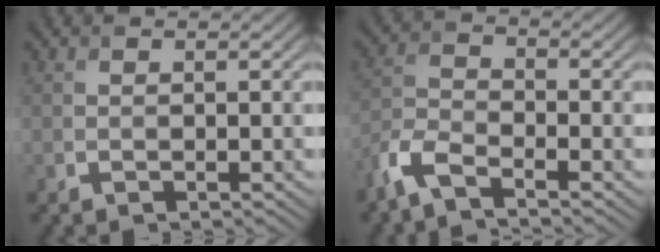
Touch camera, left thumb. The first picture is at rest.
{"total": 5.1, "force": [-3.9, 1.4, 3.0], "torque": [-0.075, -0.008, -0.095]}